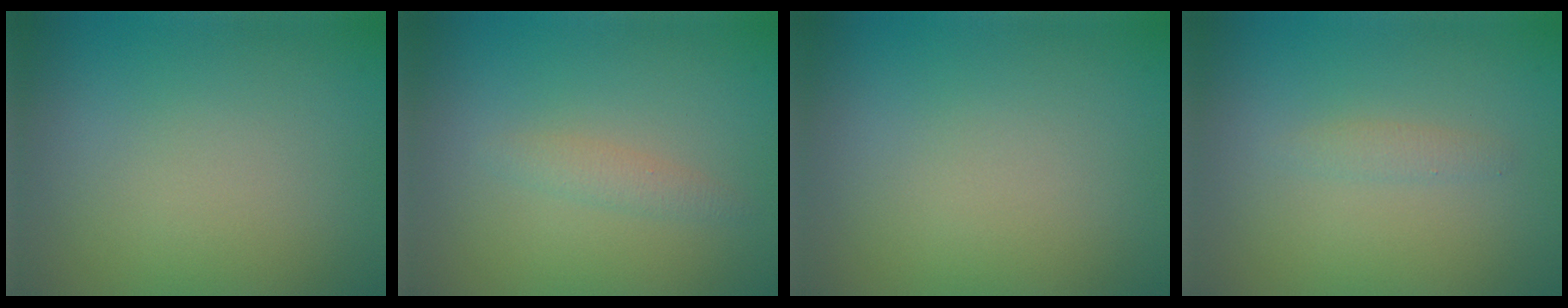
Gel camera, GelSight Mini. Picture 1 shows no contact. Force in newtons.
{"total": 1.2, "press": 1.2, "slide": 0.0}
{"total": 0.0}
{"total": 0.9, "press": 0.9, "slide": 0.0}